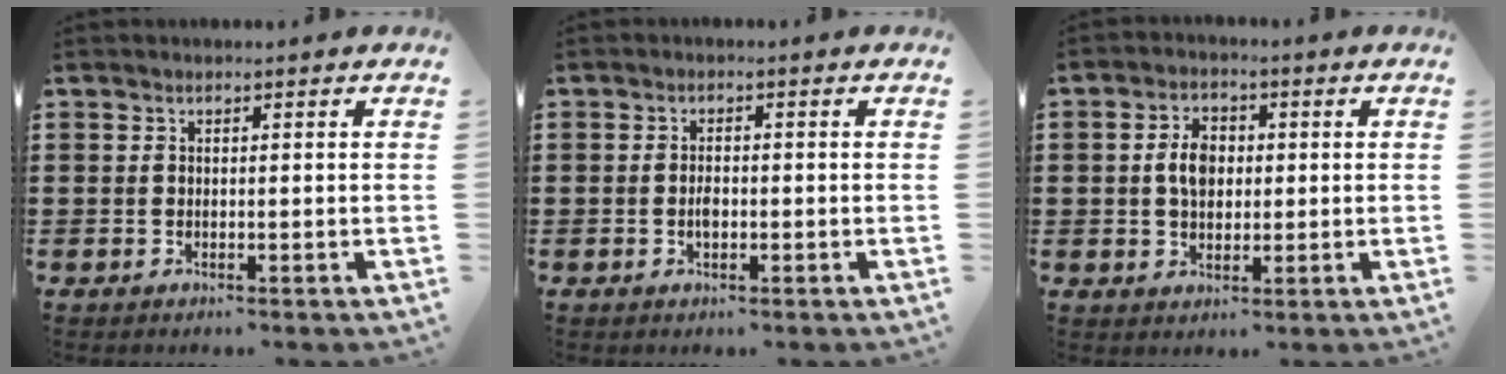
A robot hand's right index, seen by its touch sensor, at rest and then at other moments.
{"total": 1.9, "force": [-0.5, 0.9, 1.5], "torque": [-0.029, 0.002, -0.009]}
{"total": 4.7, "force": [0.2, 3.3, 3.4], "torque": [-0.082, 0.011, -0.002]}